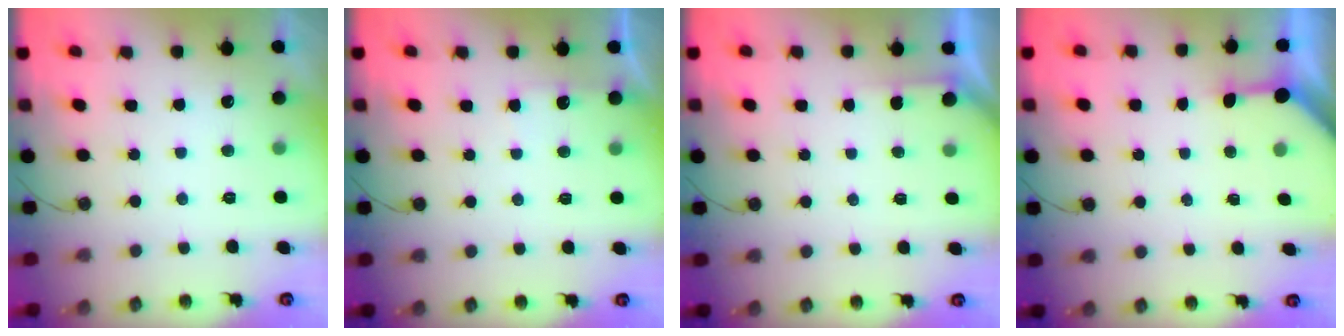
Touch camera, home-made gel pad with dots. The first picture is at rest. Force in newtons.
{"total": 3.3, "press": 3.2, "slide": 0.4}
{"total": 1.5, "press": 1.5, "slide": 0.2}
{"total": 3.6, "press": 3.6, "slide": 0.4}